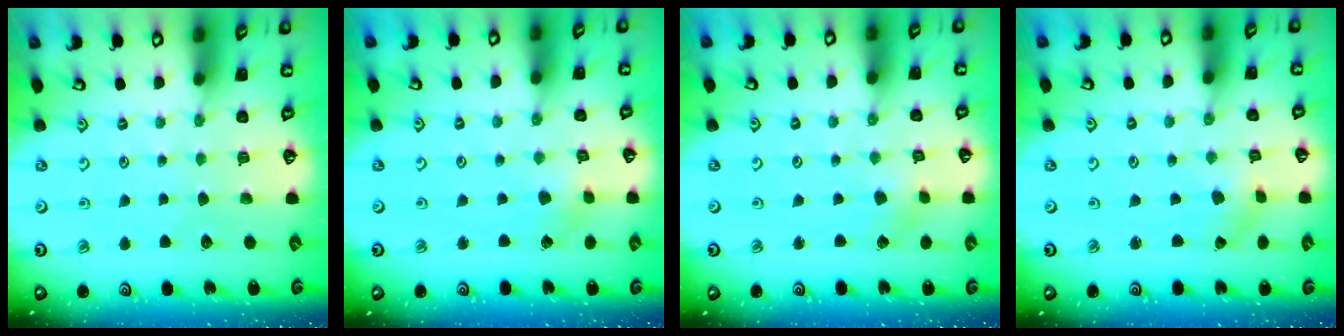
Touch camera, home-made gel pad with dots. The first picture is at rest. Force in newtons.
{"total": 1.8, "press": 1.8, "slide": 0.3}
{"total": 2.1, "press": 2.1, "slide": 0.2}
{"total": 1.0, "press": 1.0, "slide": 0.2}